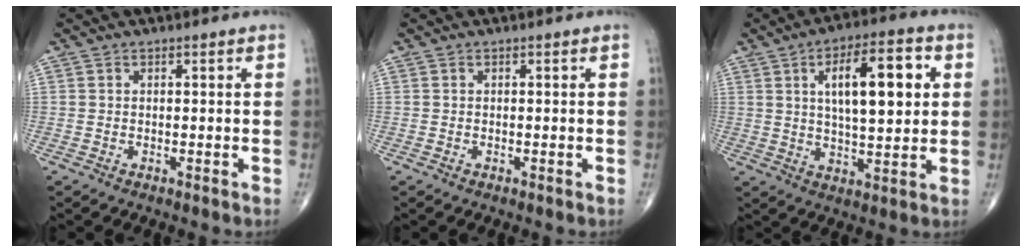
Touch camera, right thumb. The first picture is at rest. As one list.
[{"total": 0.0}, {"total": 14.4, "force": [3.7, 5.4, 12.9], "torque": [-0.180, -0.002, 0.056]}]